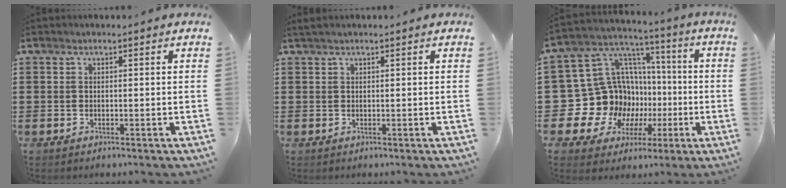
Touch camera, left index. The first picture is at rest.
{"total": 0.6, "force": [0.4, 0.0, 0.4], "torque": [-0.008, 0.000, 0.009]}
{"total": 18.0, "force": [-3.0, 16.2, 7.4], "torque": [-0.182, -0.029, -0.005]}